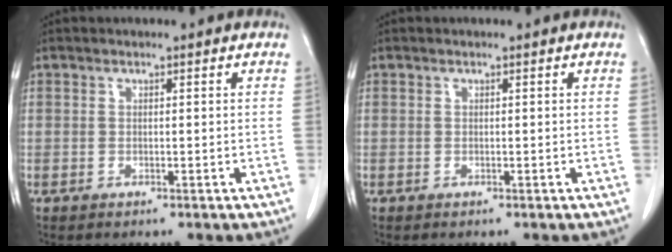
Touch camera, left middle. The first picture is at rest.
{"total": 0.0}